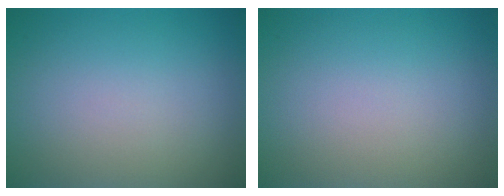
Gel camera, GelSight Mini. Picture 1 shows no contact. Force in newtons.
{"total": 0.0}